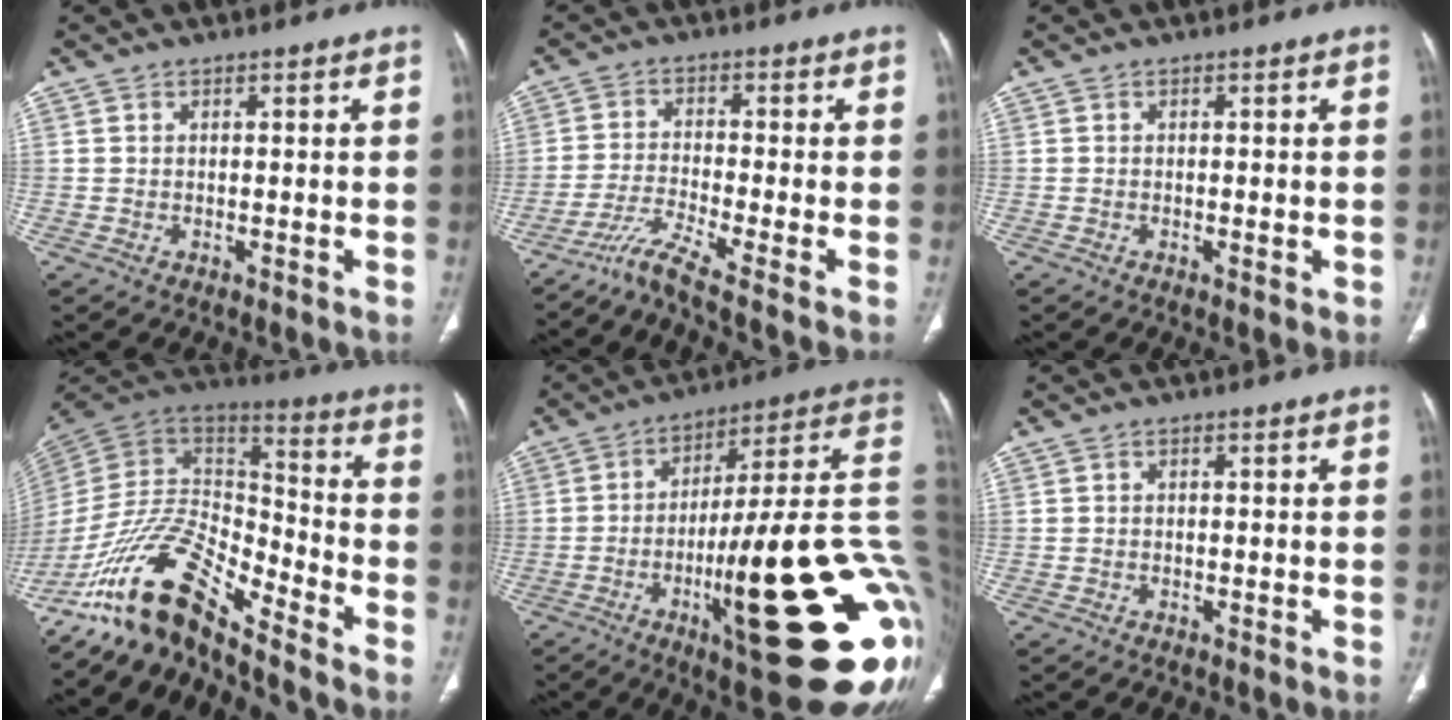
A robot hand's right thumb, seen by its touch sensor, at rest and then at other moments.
{"total": 5.7, "force": [-4.4, -1.6, 3.2], "torque": [-0.086, 0.008, -0.093]}
{"total": 1.2, "force": [-0.3, 0.4, 1.1], "torque": [-0.014, -0.002, -0.004]}
{"total": 18.5, "force": [-14.2, 5.6, 10.4], "torque": [-0.180, 0.096, -0.269]}
{"total": 34.1, "force": [-5.6, 6.8, 32.9], "torque": [-0.377, 0.008, -0.082]}
{"total": 0.0}